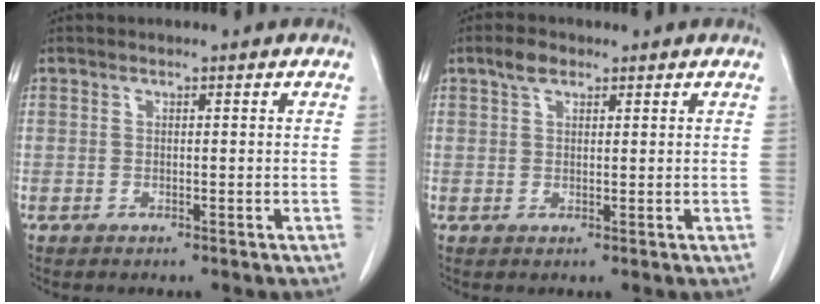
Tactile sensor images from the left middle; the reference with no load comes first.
{"total": 2.6, "force": [1.7, 1.4, 1.4], "torque": [-0.031, 0.008, 0.031]}